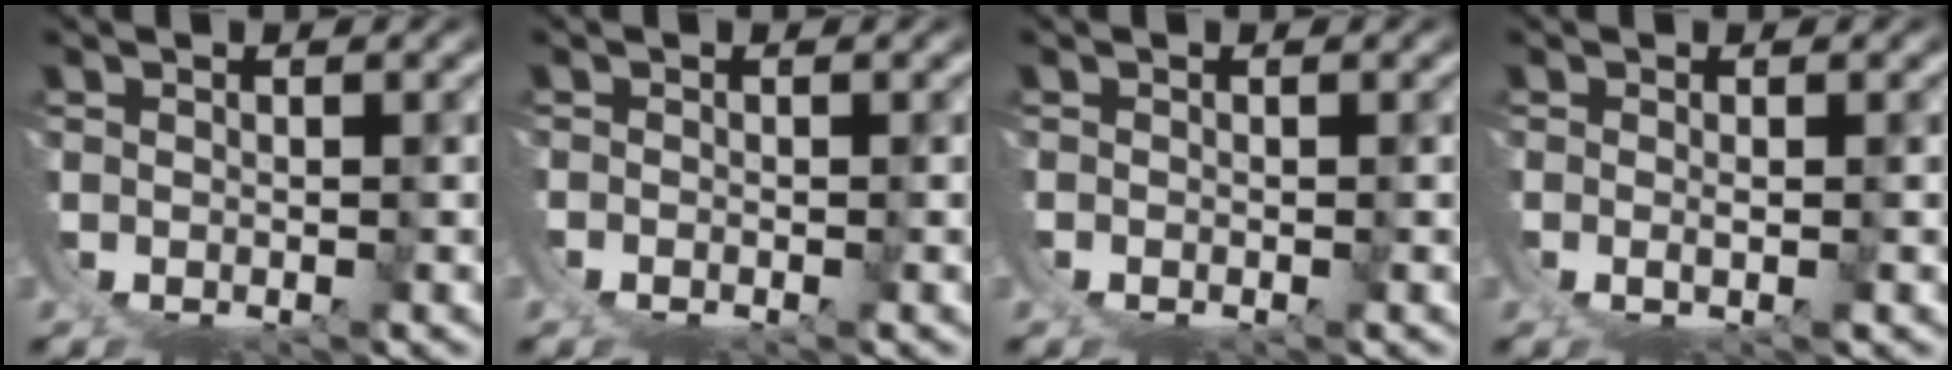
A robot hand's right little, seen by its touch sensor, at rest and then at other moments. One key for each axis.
{"total": 0.5, "fx": -0.1, "fy": 0.1, "fz": 0.5, "tx": -0.011, "ty": -0.002, "tz": -0.002}
{"total": 0.0}
{"total": 1.7, "fx": 0.8, "fy": -1.0, "fz": 1.2, "tx": -0.020, "ty": -0.002, "tz": 0.018}